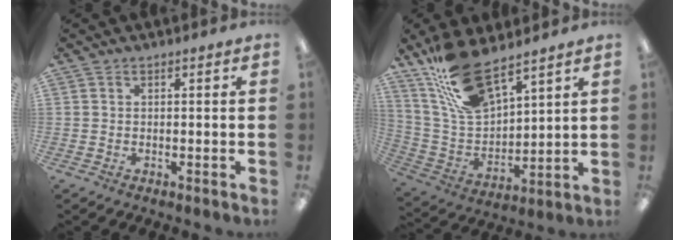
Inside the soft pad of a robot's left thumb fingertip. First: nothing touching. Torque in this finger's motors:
{"motor_torque": [0.39, 0.22, 1.11, -1.11, 0.13]}